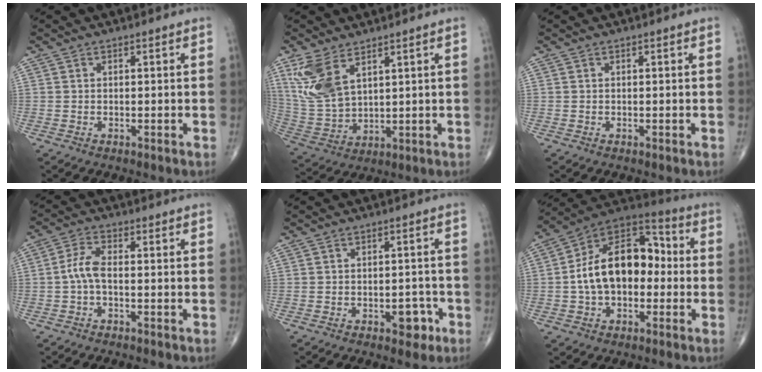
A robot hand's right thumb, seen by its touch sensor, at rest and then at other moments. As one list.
[{"total": 10.7, "force": [5.7, 5.3, 7.3], "torque": [-0.157, -0.018, 0.130]}, {"total": 0.0}, {"total": 4.1, "force": [-0.8, 1.7, 3.7], "torque": [-0.080, 0.014, -0.023]}, {"total": 4.1, "force": [-2.0, 2.4, 2.7], "torque": [-0.014, 0.016, -0.024]}, {"total": 17.9, "force": [-0.7, 11.3, 13.8], "torque": [-0.204, 0.047, -0.023]}]